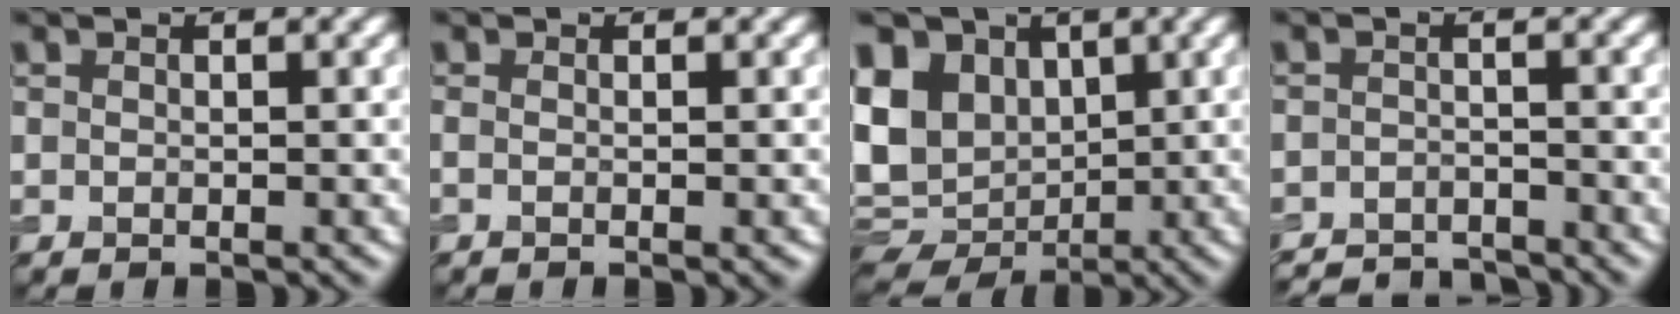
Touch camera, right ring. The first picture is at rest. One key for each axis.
{"total": 1.7, "fx": -0.2, "fy": 0.7, "fz": 1.5, "tx": -0.013, "ty": -0.004, "tz": -0.011}
{"total": 13.2, "fx": 1.2, "fy": 10.7, "fz": 7.6, "tx": -0.168, "ty": 0.008, "tz": 0.020}
{"total": 3.9, "fx": -3.8, "fy": 0.6, "fz": 0.4, "tx": -0.001, "ty": -0.004, "tz": -0.064}